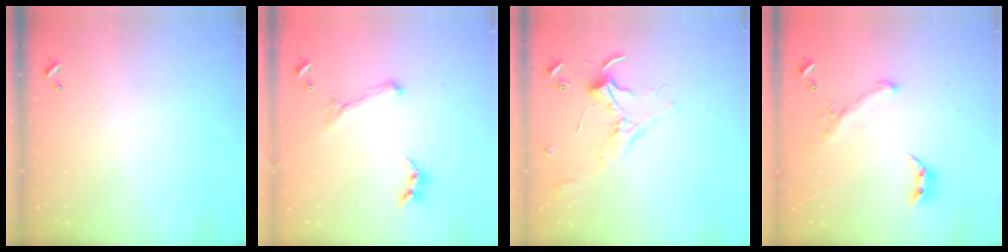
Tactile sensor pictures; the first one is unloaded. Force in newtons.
{"total": 1.6, "press": 1.5, "slide": 0.4}
{"total": 2.1, "press": 2.1, "slide": 0.5}
{"total": 1.6, "press": 1.1, "slide": 1.2}